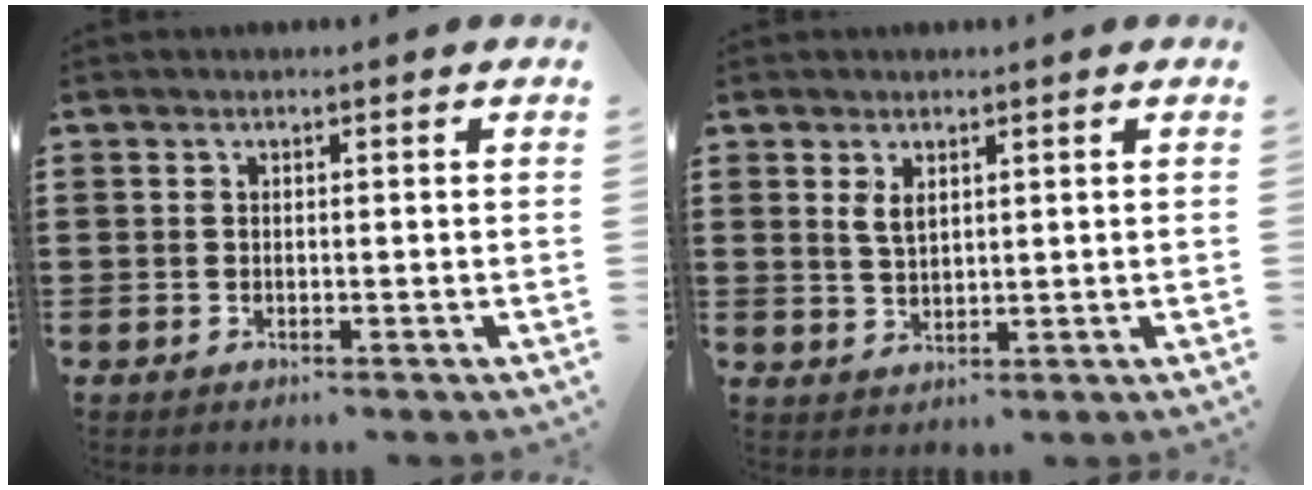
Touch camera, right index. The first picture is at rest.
{"total": 2.5, "force": [1.3, 1.3, 1.7], "torque": [-0.038, 0.003, 0.025]}